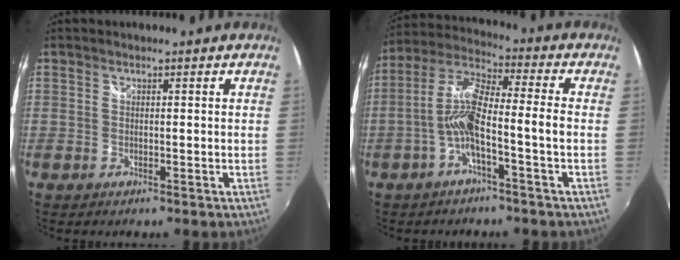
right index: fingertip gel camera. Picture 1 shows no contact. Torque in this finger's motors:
{"motor_torque": [1.39, -0.75, 0.39, 0.21]}